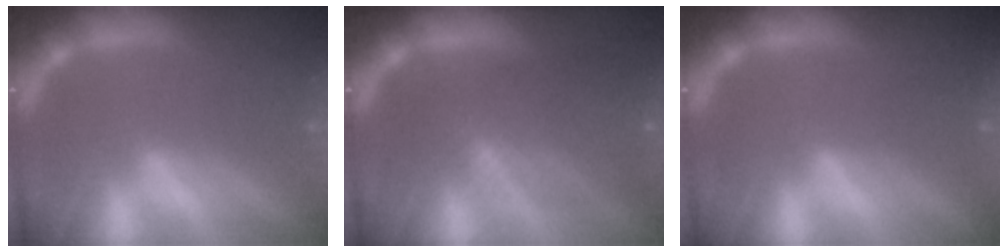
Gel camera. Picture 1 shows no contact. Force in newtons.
{"total": 7.1}
{"total": 1.5}